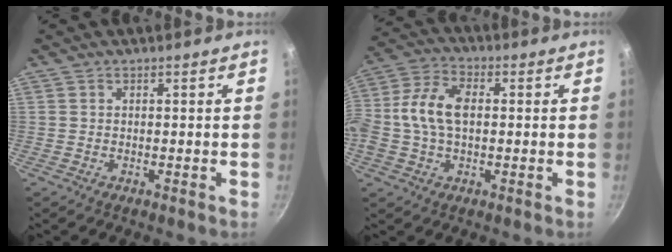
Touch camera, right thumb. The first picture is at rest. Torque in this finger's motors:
{"motor_torque": [0.98, 1.01, 1.05, -0.13, 0.28]}